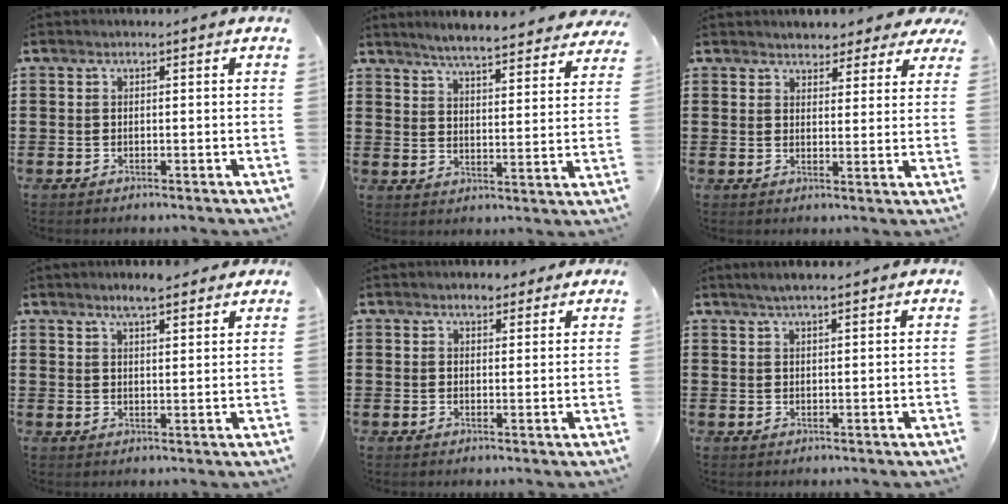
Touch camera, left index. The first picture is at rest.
{"total": 5.0, "force": [4.8, -0.2, 1.4], "torque": [-0.049, -0.028, 0.081]}
{"total": 3.3, "force": [3.1, 1.0, 0.0], "torque": [-0.008, -0.011, 0.056]}
{"total": 4.2, "force": [3.6, 0.6, 2.1], "torque": [-0.047, -0.001, 0.064]}
{"total": 2.2, "force": [1.9, 0.9, 0.7], "torque": [-0.009, 0.002, 0.034]}
{"total": 2.4, "force": [1.9, 0.3, 1.4], "torque": [-0.031, 0.006, 0.035]}